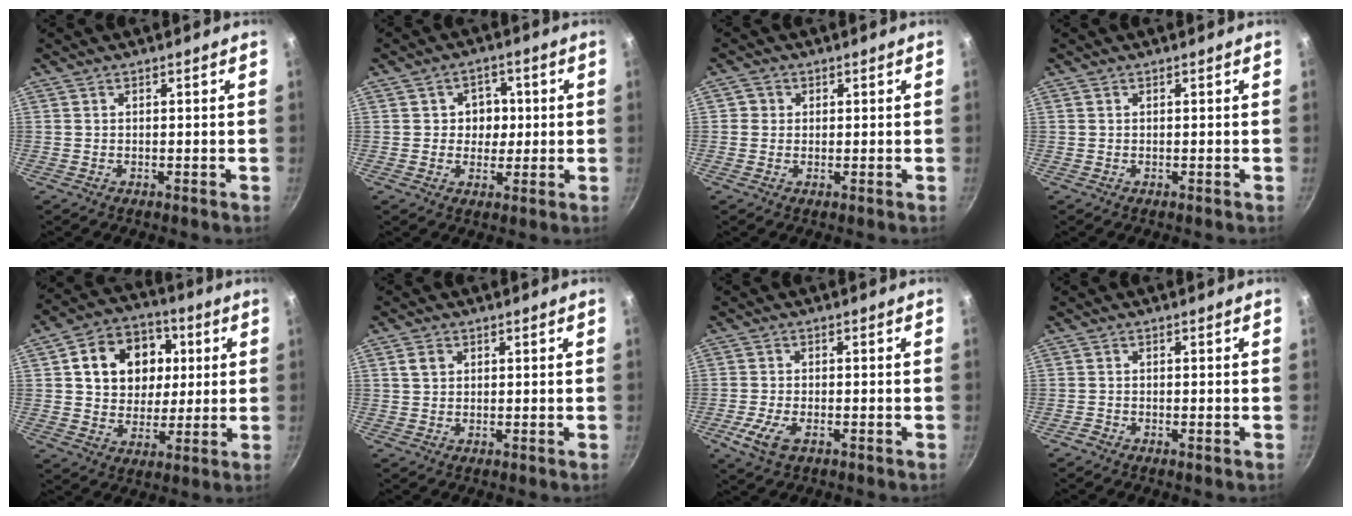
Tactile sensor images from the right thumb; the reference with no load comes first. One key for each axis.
{"total": 5.6, "fx": 0.5, "fy": 5.0, "fz": 2.5, "tx": 0.001, "ty": 0.000, "tz": 0.003}
{"total": 2.2, "fx": 0.2, "fy": 2.2, "fz": 0.4, "tx": 0.009, "ty": 0.001, "tz": -0.003}
{"total": 0.0}
{"total": 15.7, "fx": 3.4, "fy": 12.8, "fz": 8.5, "tx": -0.111, "ty": 0.011, "tz": 0.051}
{"total": 2.3, "fx": 0.7, "fy": 1.8, "fz": 1.2, "tx": -0.011, "ty": 0.004, "tz": 0.013}
{"total": 5.4, "fx": -2.4, "fy": 2.6, "fz": 4.1, "tx": -0.090, "ty": 0.000, "tz": -0.047}
{"total": 1.0, "fx": -0.8, "fy": 0.3, "fz": 0.6, "tx": -0.019, "ty": 0.006, "tz": -0.019}